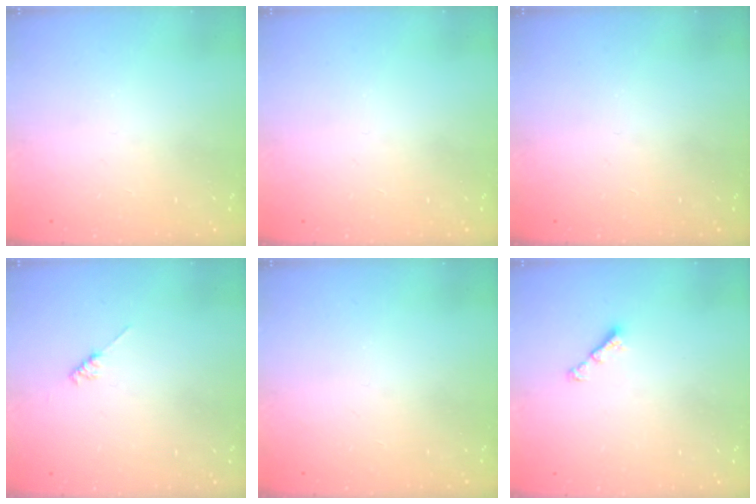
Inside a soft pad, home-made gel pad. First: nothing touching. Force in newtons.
{"total": 0.0}
{"total": 0.0}
{"total": 1.8, "press": 1.7, "slide": 0.3}
{"total": 0.0}
{"total": 2.9, "press": 2.8, "slide": 0.6}